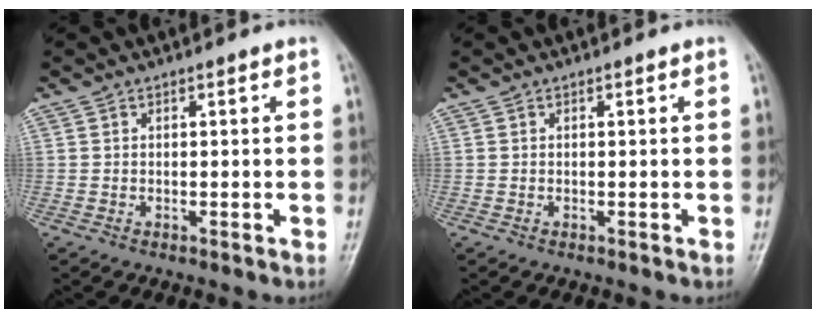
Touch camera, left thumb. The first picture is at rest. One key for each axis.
{"total": 0.0}